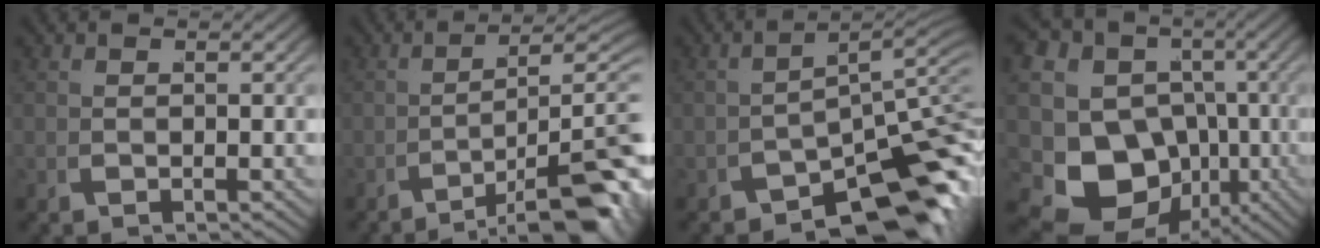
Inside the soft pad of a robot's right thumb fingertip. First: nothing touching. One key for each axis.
{"total": 9.1, "fx": -2.6, "fy": 4.9, "fz": 7.2, "tx": -0.103, "ty": -0.027, "tz": -0.028}
{"total": 13.6, "fx": -5.1, "fy": 7.0, "fz": 10.5, "tx": -0.144, "ty": -0.054, "tz": -0.052}
{"total": 17.5, "fx": -3.6, "fy": 14.9, "fz": 8.6, "tx": -0.194, "ty": -0.082, "tz": -0.043}